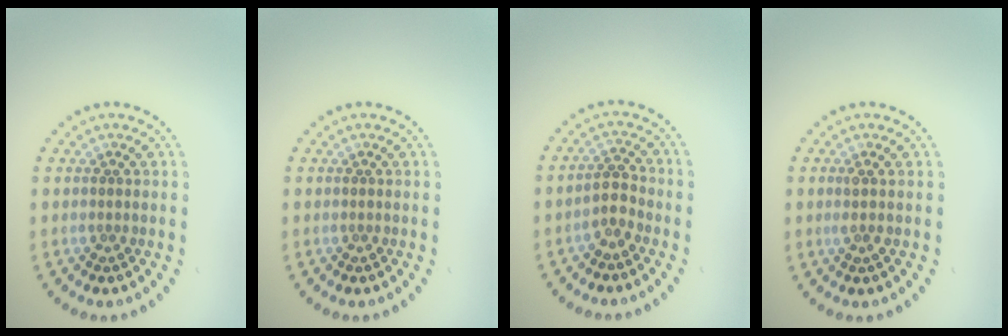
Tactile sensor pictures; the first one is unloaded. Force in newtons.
{"total": 0.0}
{"total": 2.1, "press": 1.9, "slide": 1.0}
{"total": 0.7, "press": 0.5, "slide": 0.5}